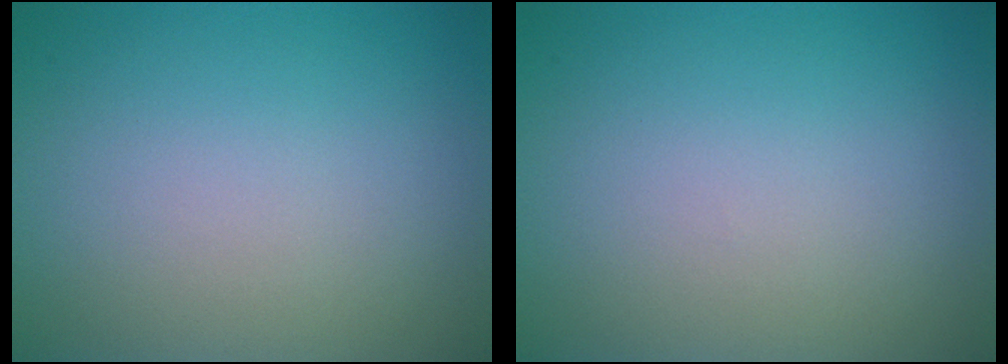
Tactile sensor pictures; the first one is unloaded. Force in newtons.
{"total": 0.0}